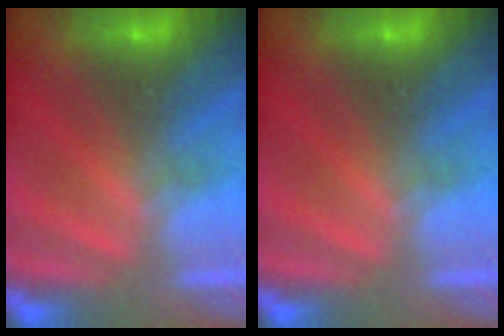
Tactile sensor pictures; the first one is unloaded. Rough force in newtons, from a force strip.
{"total": 0.0}